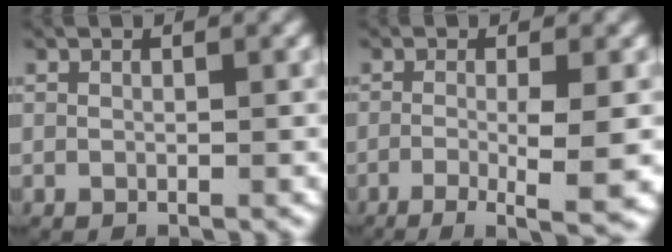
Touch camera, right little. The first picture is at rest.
{"total": 7.1, "force": [-4.8, 1.1, 5.0], "torque": [-0.077, -0.029, -0.064]}